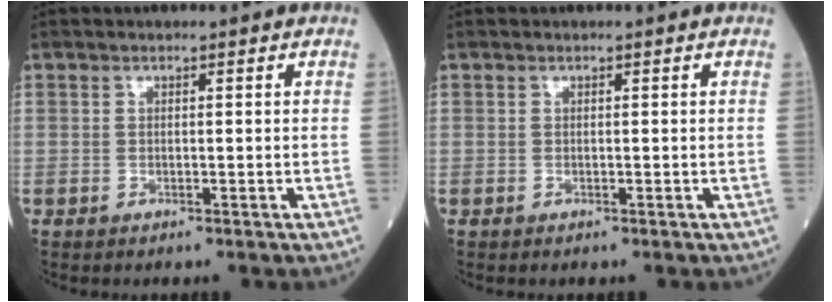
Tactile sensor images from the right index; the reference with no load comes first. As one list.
[{"total": 0.0}]